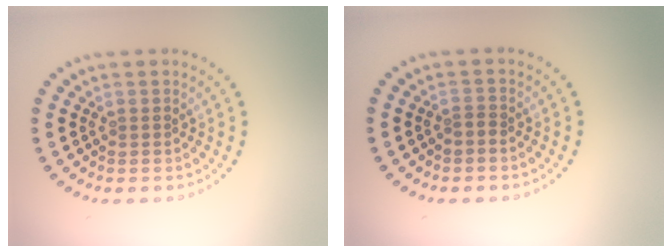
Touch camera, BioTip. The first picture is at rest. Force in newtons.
{"total": 0.6, "press": 0.4, "slide": 0.4}